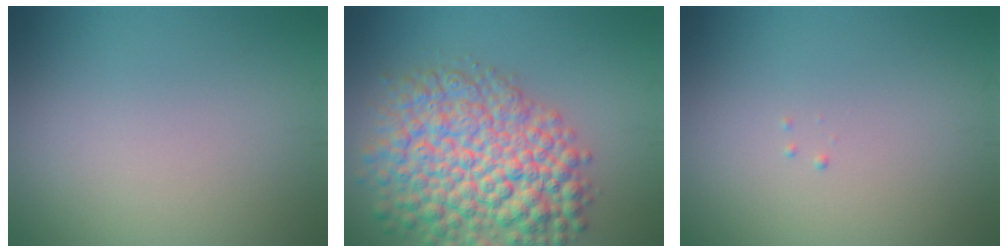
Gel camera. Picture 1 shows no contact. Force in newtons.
{"total": 9.8, "press": 9.8, "slide": 0.4}
{"total": 0.0}